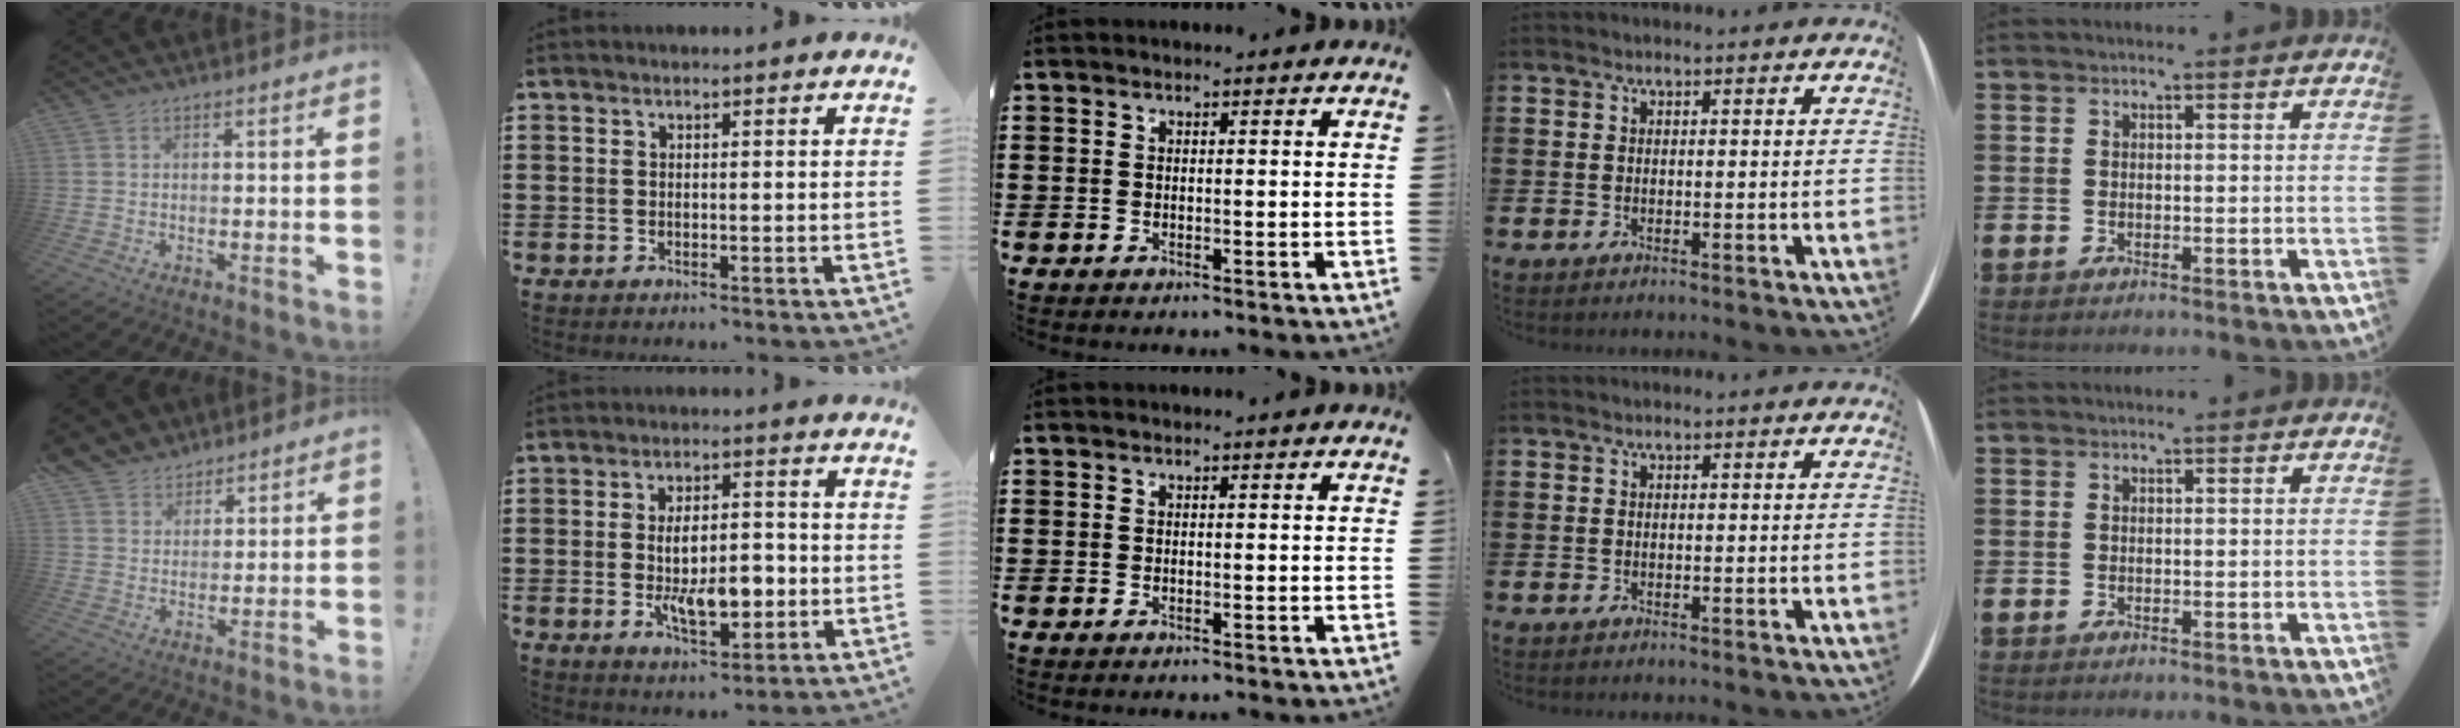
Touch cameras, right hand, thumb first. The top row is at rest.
{"thumb": {"total": 6.1, "force": [4.6, 4.0, 0.1], "torque": [-0.012, -0.037, 0.093]}, "index": {"total": 8.0, "force": [-1.2, 3.9, 6.8], "torque": [-0.122, -0.003, -0.027]}}